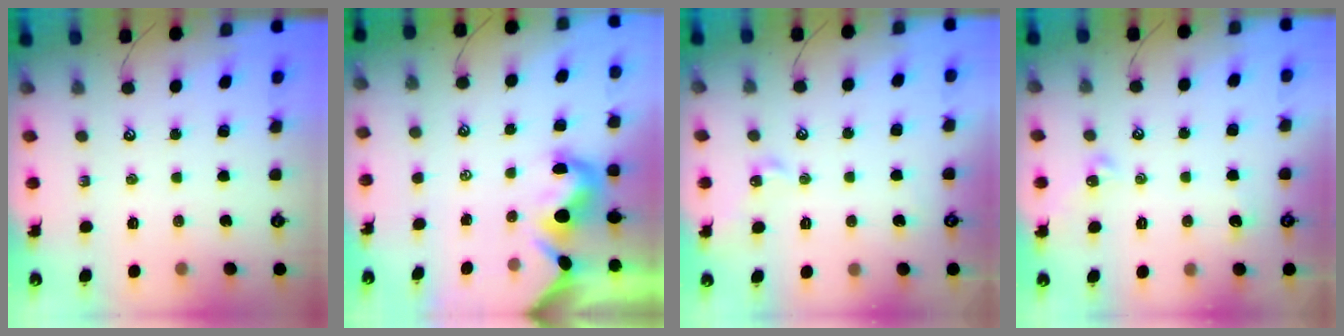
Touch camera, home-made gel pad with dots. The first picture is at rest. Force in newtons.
{"total": 1.9, "press": 1.6, "slide": 1.0}
{"total": 2.0, "press": 1.9, "slide": 0.3}
{"total": 1.4, "press": 1.3, "slide": 0.6}